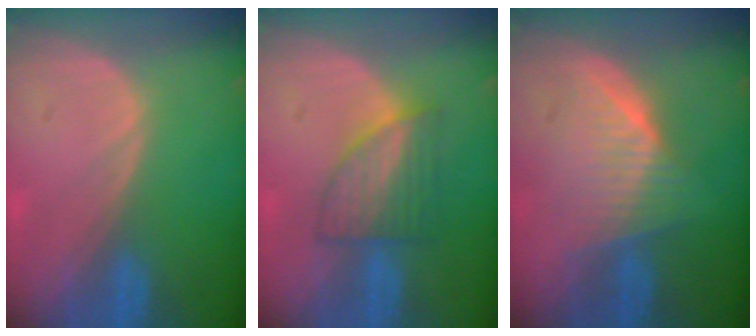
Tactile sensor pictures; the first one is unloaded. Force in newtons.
{"total": 5.8, "press": 5.7, "slide": 0.8}
{"total": 6.4, "press": 6.2, "slide": 1.7}